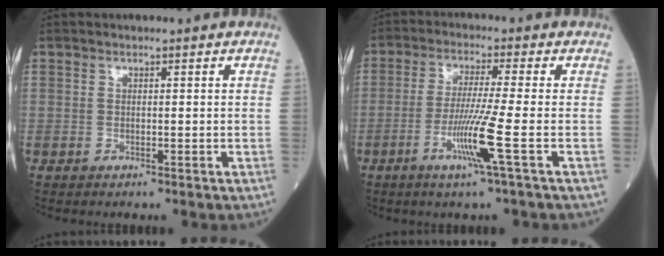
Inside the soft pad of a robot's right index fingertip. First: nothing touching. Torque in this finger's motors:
{"motor_torque": [0.25, -0.19, 0.22, 0.11]}